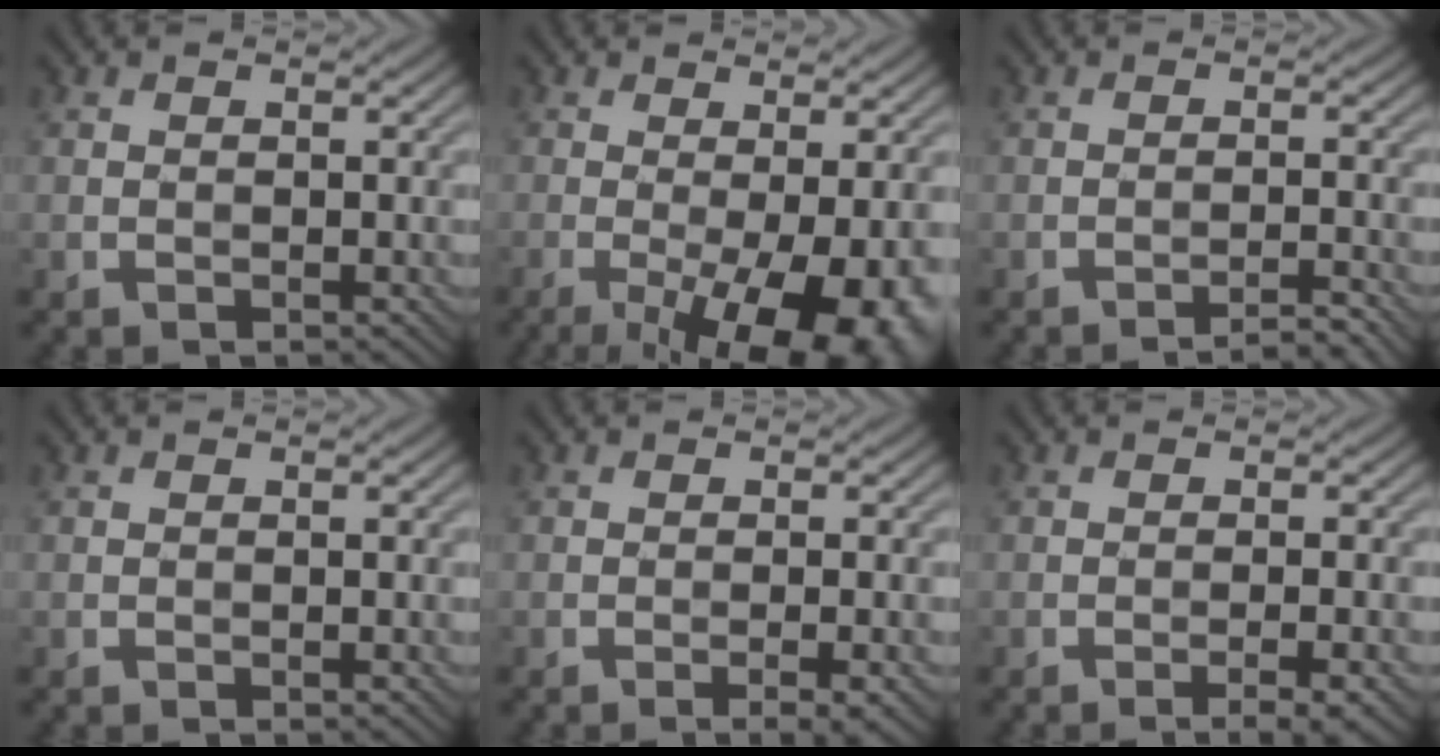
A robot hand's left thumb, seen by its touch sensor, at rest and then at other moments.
{"total": 12.6, "force": [-4.6, 3.9, 11.1], "torque": [-0.155, -0.008, -0.057]}
{"total": 2.6, "force": [-2.0, 0.1, 1.5], "torque": [-0.016, 0.010, -0.040]}
{"total": 0.0}
{"total": 2.3, "force": [-1.0, 0.1, 2.1], "torque": [-0.036, 0.003, -0.021]}
{"total": 2.9, "force": [-1.5, 0.2, 2.4], "torque": [-0.035, 0.008, -0.028]}